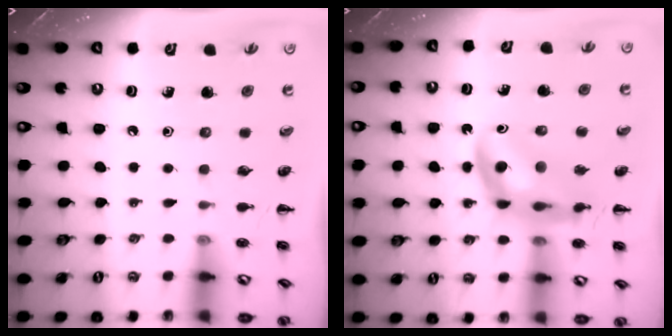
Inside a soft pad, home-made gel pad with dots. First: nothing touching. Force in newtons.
{"total": 12.3, "press": 11.8, "slide": 3.4}